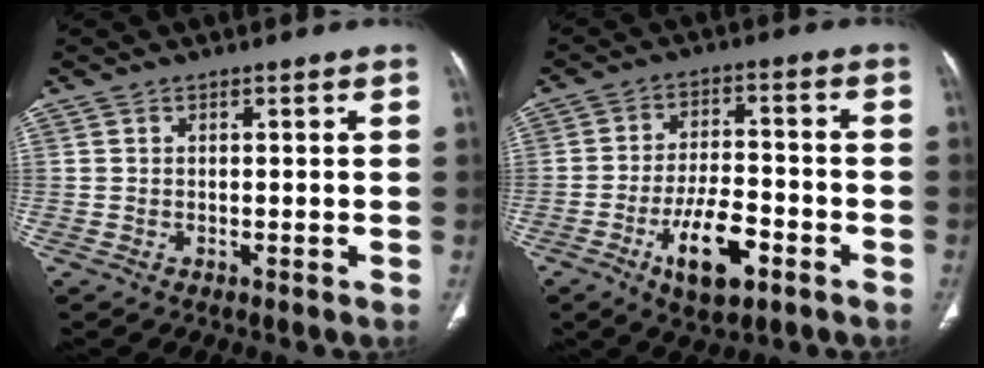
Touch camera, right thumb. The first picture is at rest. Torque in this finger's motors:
{"motor_torque": [2.08, 0.96, 1.14, -1.36, 0.38]}